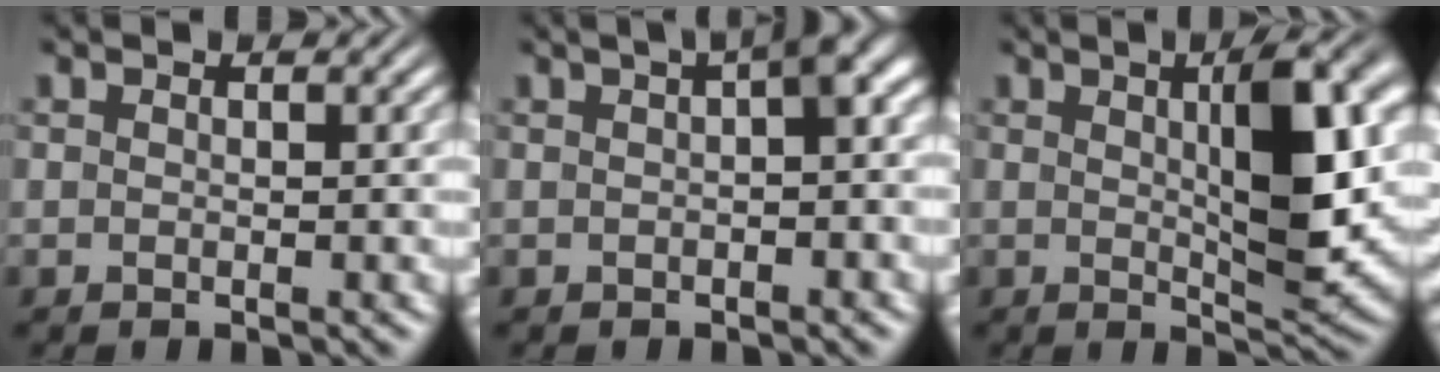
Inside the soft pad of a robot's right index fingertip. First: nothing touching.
{"total": 4.4, "force": [1.2, 1.5, 4.0], "torque": [-0.042, 0.024, 0.009]}
{"total": 7.9, "force": [1.3, 1.8, 7.5], "torque": [-0.103, 0.003, 0.020]}